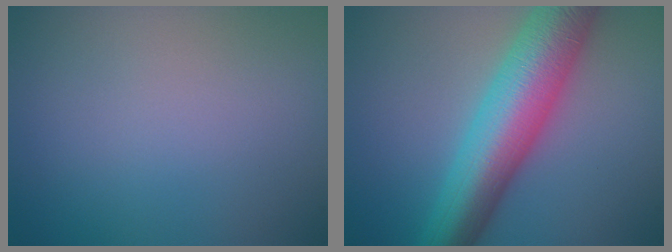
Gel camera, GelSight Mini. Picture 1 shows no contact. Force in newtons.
{"total": 10.1, "press": 10.1, "slide": 0.1}